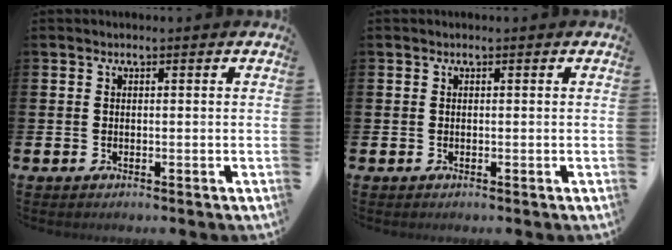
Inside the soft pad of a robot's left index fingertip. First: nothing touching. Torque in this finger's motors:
{"motor_torque": [-0.04, 0.04, 0.00, -0.01]}